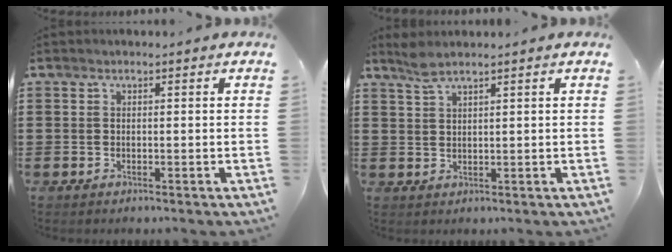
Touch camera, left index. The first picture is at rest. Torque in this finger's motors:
{"motor_torque": [0.58, -0.59, 0.06, 0.06]}